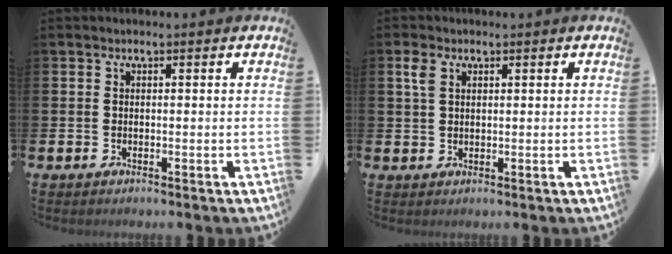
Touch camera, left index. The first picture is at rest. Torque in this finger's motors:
{"motor_torque": [0.49, 0.01, -0.03, -0.01]}